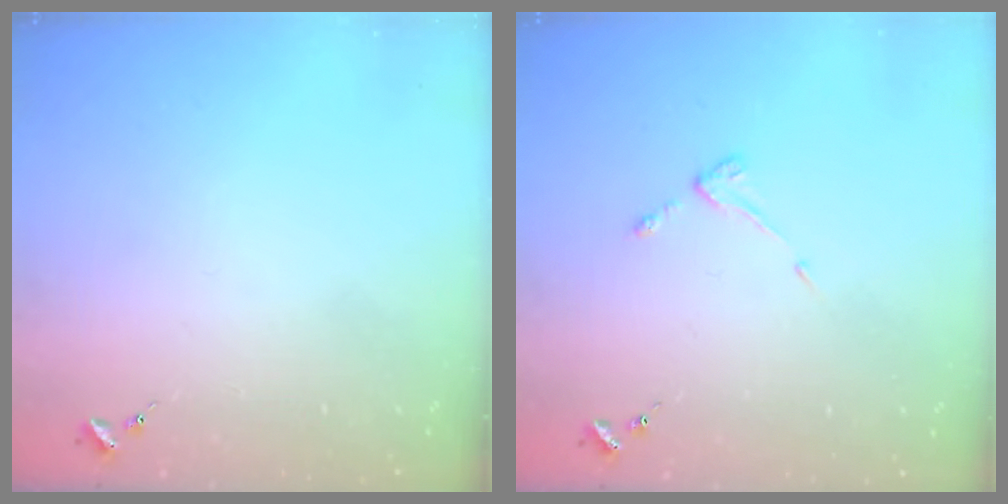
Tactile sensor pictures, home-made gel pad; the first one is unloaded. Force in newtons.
{"total": 3.7, "press": 3.7, "slide": 0.5}